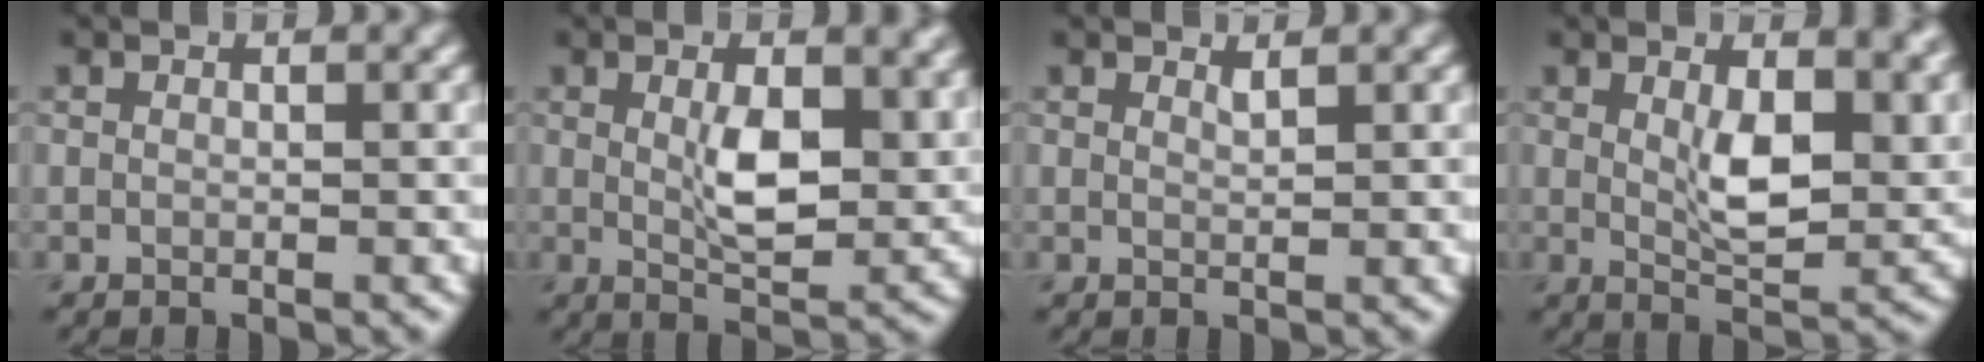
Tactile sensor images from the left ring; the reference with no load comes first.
{"total": 6.0, "force": [0.9, 2.5, 5.4], "torque": [-0.092, -0.005, 0.019]}
{"total": 0.8, "force": [0.7, 0.1, 0.4], "torque": [-0.004, -0.002, 0.013]}
{"total": 7.1, "force": [1.6, 3.0, 6.2], "torque": [-0.105, -0.010, 0.031]}